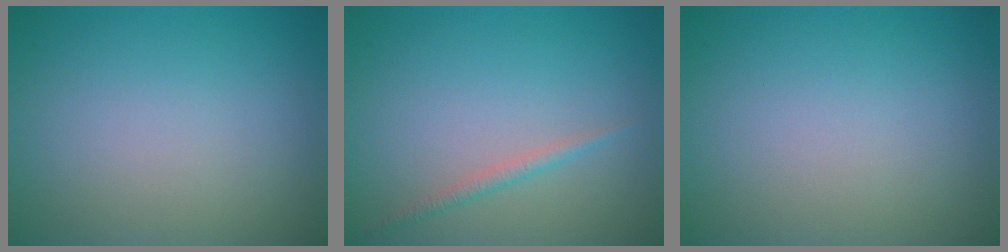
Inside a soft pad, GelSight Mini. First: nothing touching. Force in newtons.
{"total": 1.1, "press": 1.1, "slide": 0.0}
{"total": 0.0}